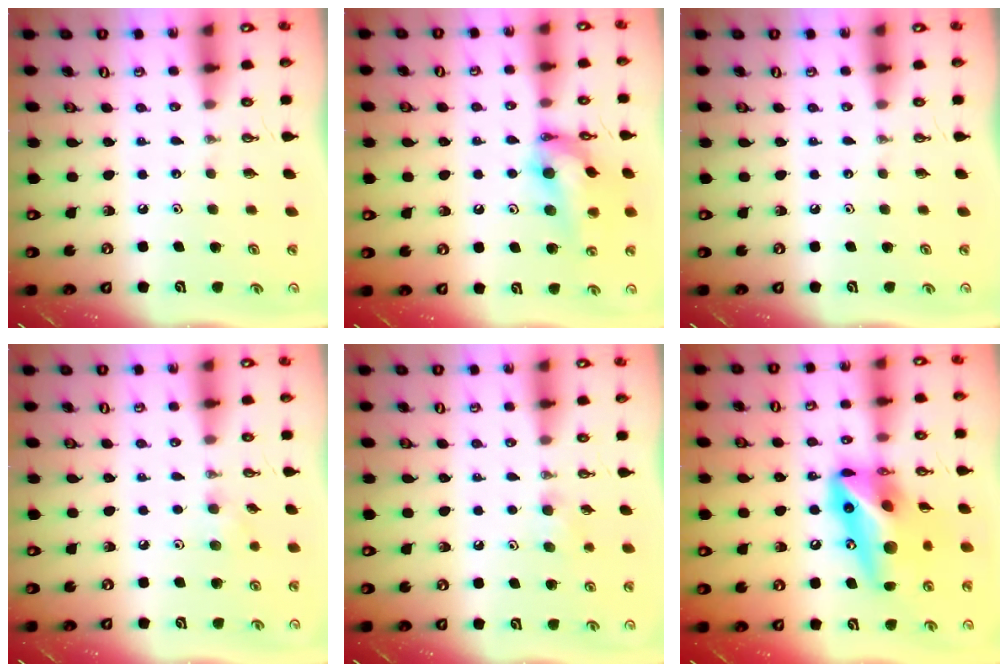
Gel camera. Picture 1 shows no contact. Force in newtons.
{"total": 15.6, "press": 15.5, "slide": 1.8}
{"total": 0.0}
{"total": 5.7, "press": 5.5, "slide": 1.5}
{"total": 4.8, "press": 4.2, "slide": 2.3}
{"total": 18.0, "press": 17.8, "slide": 2.9}